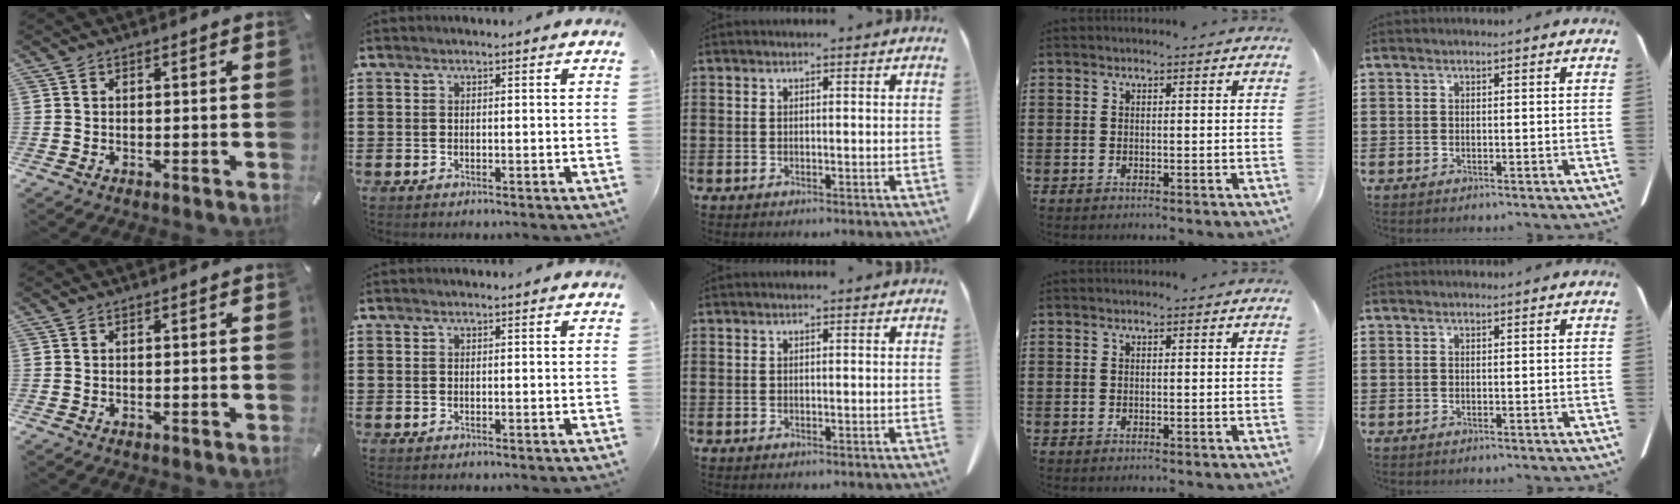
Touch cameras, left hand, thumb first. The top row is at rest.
{}